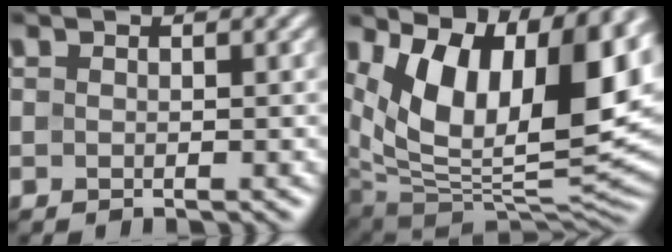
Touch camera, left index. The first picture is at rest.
{"total": 14.8, "force": [5.9, 7.9, 11.1], "torque": [-0.188, 0.010, 0.102]}